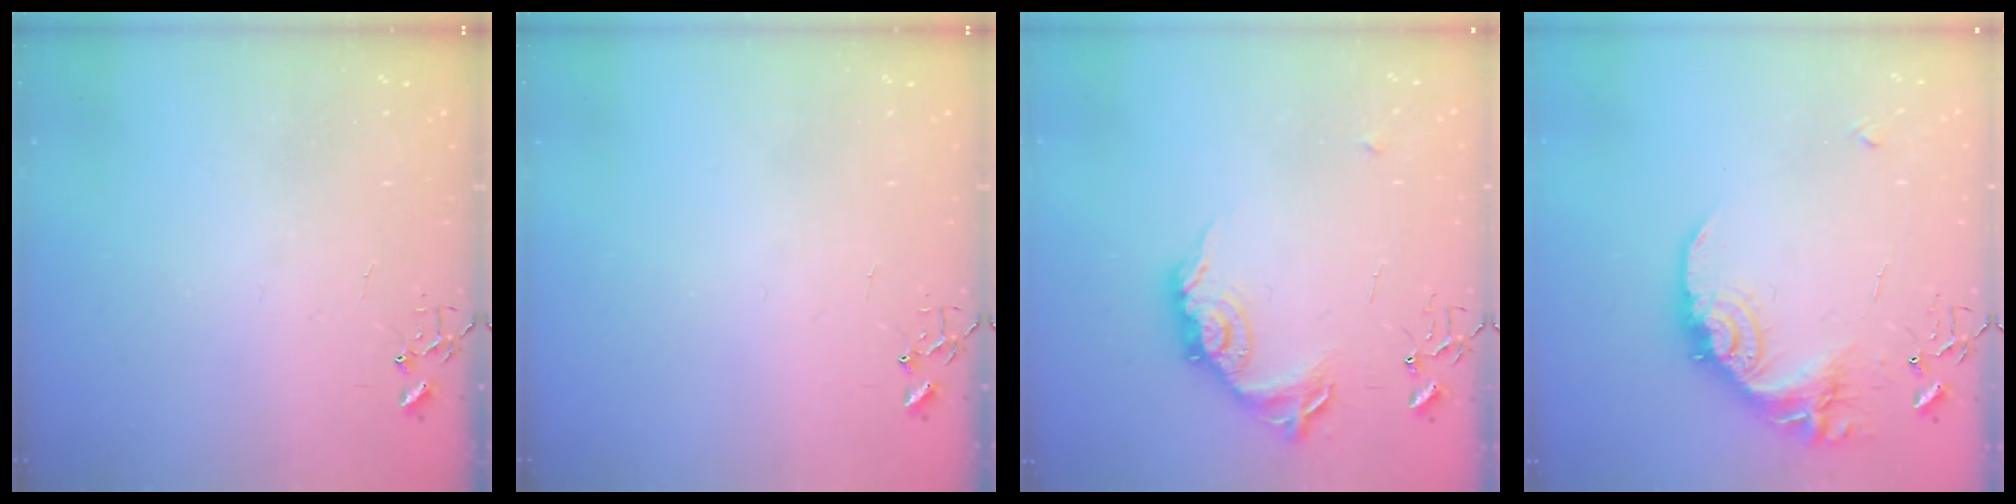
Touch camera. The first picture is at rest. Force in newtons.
{"total": 0.0}
{"total": 15.0, "press": 15.0, "slide": 0.7}
{"total": 18.0, "press": 17.9, "slide": 1.1}